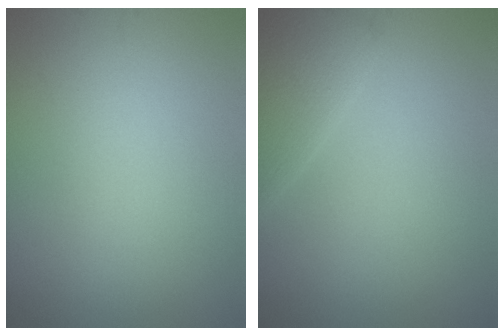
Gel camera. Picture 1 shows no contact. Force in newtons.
{"total": 2.8, "press": 2.8, "slide": 0.2}